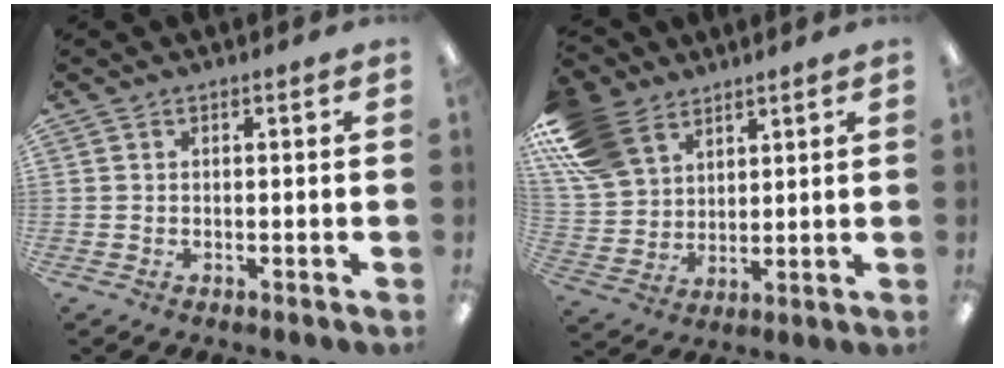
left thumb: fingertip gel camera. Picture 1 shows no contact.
{"total": 14.6, "force": [9.0, 9.8, 6.0], "torque": [-0.148, -0.032, 0.178]}